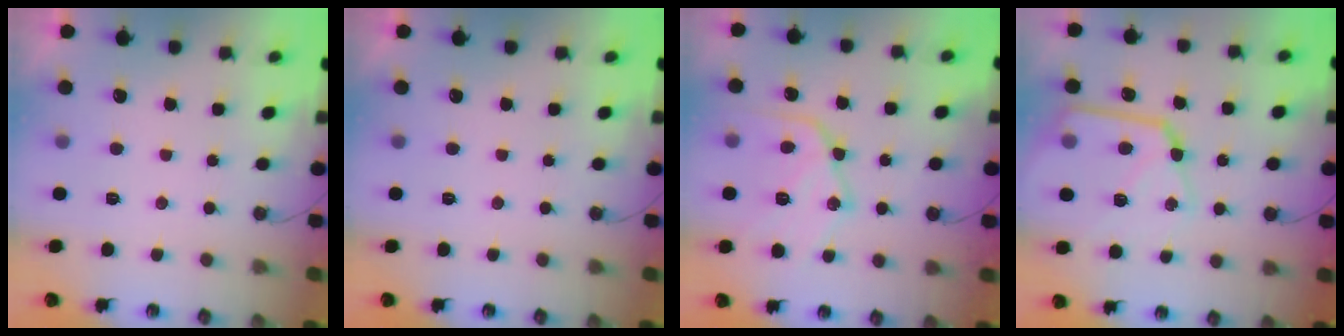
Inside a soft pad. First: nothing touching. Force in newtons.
{"total": 0.0}
{"total": 17.0, "press": 17.0, "slide": 1.3}
{"total": 16.4, "press": 16.4, "slide": 1.5}